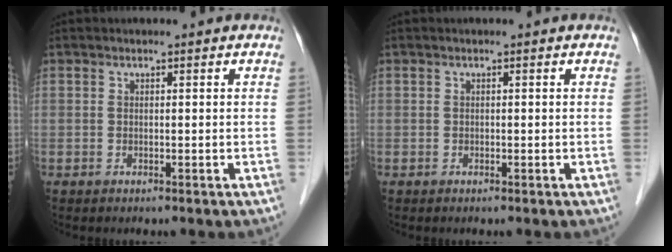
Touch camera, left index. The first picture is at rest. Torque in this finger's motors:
{"motor_torque": [-0.13, -0.02, -0.02, 0.00]}